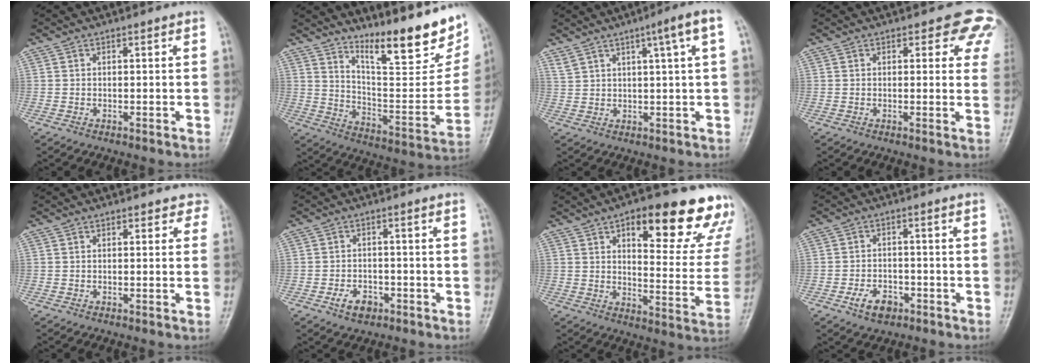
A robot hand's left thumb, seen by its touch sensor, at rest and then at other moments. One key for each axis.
{"total": 21.6, "fx": 14.8, "fy": 5.5, "fz": 14.6, "tx": -0.175, "ty": -0.092, "tz": 0.232}
{"total": 6.6, "fx": 3.3, "fy": 0.0, "fz": 5.7, "tx": -0.094, "ty": -0.005, "tz": 0.059}
{"total": 6.7, "fx": 4.4, "fy": 3.6, "fz": 3.6, "tx": 0.004, "ty": -0.016, "tz": 0.031}
{"total": 2.2, "fx": 1.5, "fy": 1.4, "fz": 0.7, "tx": 0.021, "ty": -0.003, "tz": 0.007}
{"total": 4.1, "fx": -2.2, "fy": 2.7, "fz": 2.2, "tx": -0.027, "ty": 0.015, "tz": -0.034}
{"total": 24.0, "fx": 14.1, "fy": 8.6, "fz": 17.3, "tx": -0.172, "ty": -0.054, "tz": 0.180}
{"total": 5.1, "fx": -2.7, "fy": 3.3, "fz": 2.8, "tx": -0.038, "ty": 0.020, "tz": -0.044}